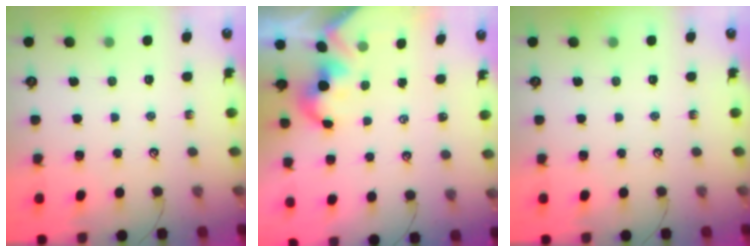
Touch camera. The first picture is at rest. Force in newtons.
{"total": 2.0, "press": 1.9, "slide": 0.4}
{"total": 0.0}